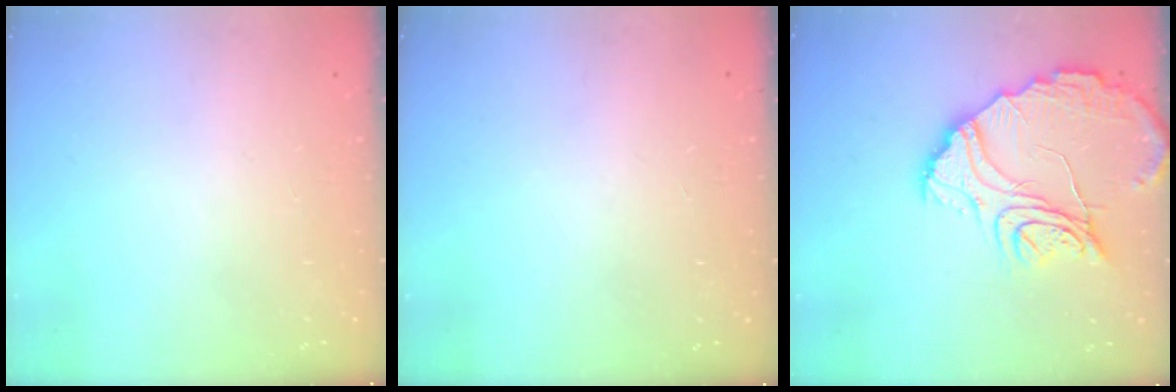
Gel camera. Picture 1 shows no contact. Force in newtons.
{"total": 4.1, "press": 4.1, "slide": 0.1}
{"total": 16.0, "press": 15.9, "slide": 1.4}